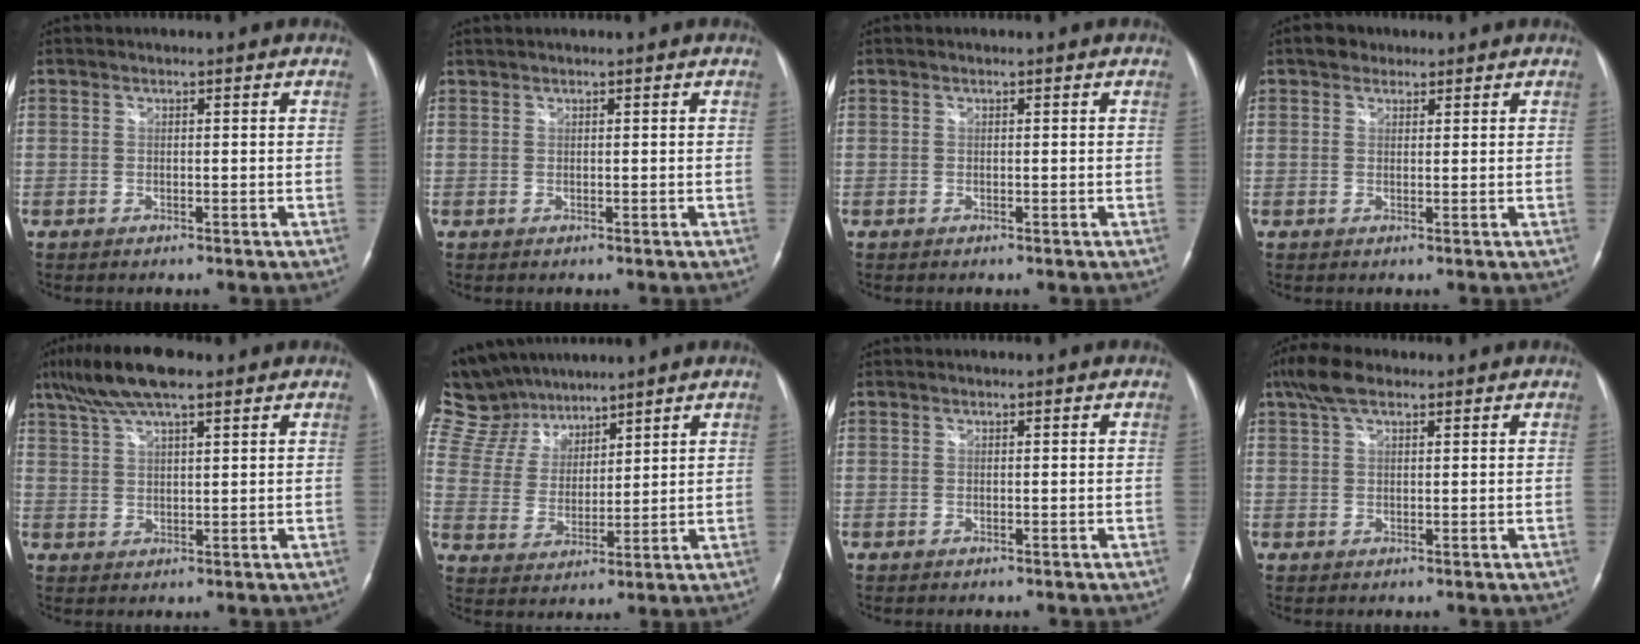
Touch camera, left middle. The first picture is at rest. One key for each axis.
{"total": 0.6, "fx": 0.6, "fy": 0.0, "fz": 0.2, "tx": -0.008, "ty": 0.012, "tz": 0.018}
{"total": 0.0}
{"total": 2.4, "fx": 1.6, "fy": 1.7, "fz": 0.6, "tx": -0.011, "ty": 0.008, "tz": 0.022}
{"total": 9.3, "fx": 6.6, "fy": 1.7, "fz": 6.3, "tx": -0.123, "ty": 0.022, "tz": 0.115}
{"total": 12.4, "fx": 10.9, "fy": 5.3, "fz": 2.9, "tx": -0.071, "ty": 0.031, "tz": 0.216}
{"total": 0.0}
{"total": 5.9, "fx": 4.1, "fy": 1.9, "fz": 3.9, "tx": -0.087, "ty": 0.023, "tz": 0.077}